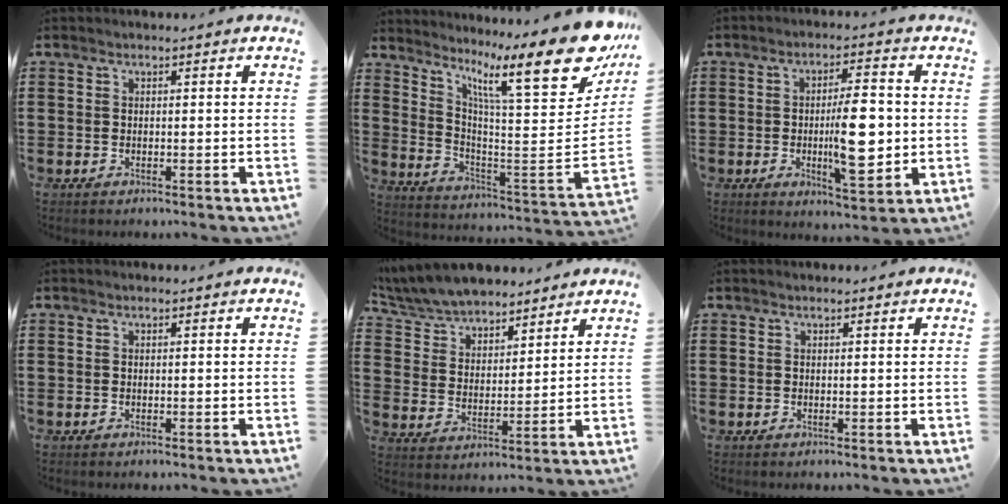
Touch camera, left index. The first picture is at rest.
{"total": 16.6, "force": [10.3, 2.7, 12.7], "torque": [-0.211, -0.081, 0.156]}
{"total": 10.3, "force": [-0.3, 3.5, 9.7], "torque": [-0.156, -0.010, -0.009]}
{"total": 0.0}
{"total": 7.1, "force": [6.8, 1.6, 1.3], "torque": [-0.060, -0.029, 0.124]}
{"total": 0.0}